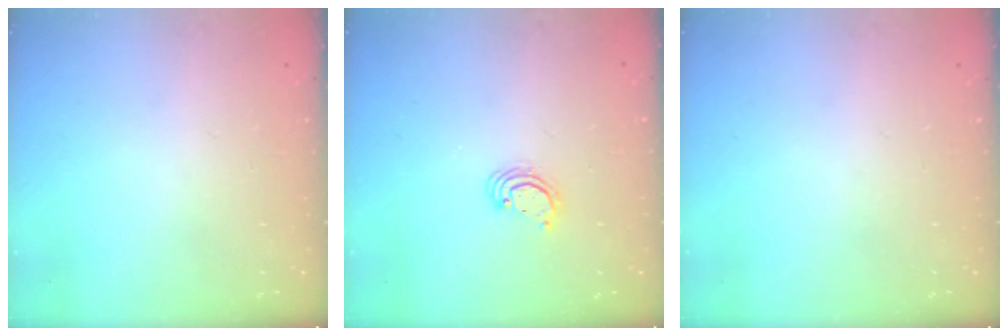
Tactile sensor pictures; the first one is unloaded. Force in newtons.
{"total": 2.4, "press": 2.4, "slide": 0.1}
{"total": 0.0}